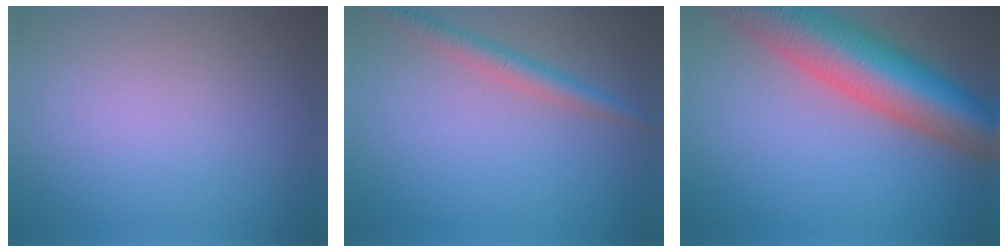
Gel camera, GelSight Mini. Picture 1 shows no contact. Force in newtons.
{"total": 2.5, "press": 2.5, "slide": 0.1}
{"total": 12.6, "press": 12.6, "slide": 0.5}